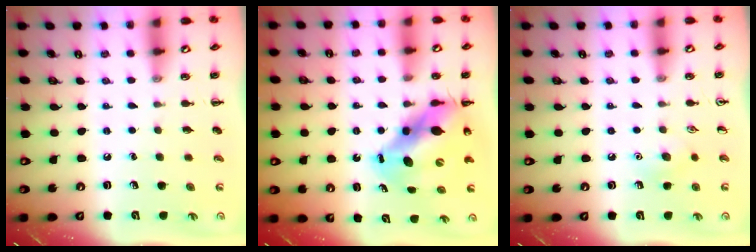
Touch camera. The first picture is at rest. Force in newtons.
{"total": 11.6, "press": 11.3, "slide": 2.7}
{"total": 6.8, "press": 6.6, "slide": 1.6}